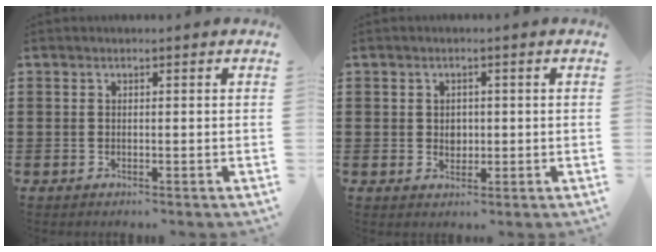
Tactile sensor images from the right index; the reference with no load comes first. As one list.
[{"total": 1.9, "force": [0.3, 1.7, 0.9], "torque": [-0.014, 0.006, 0.002]}]